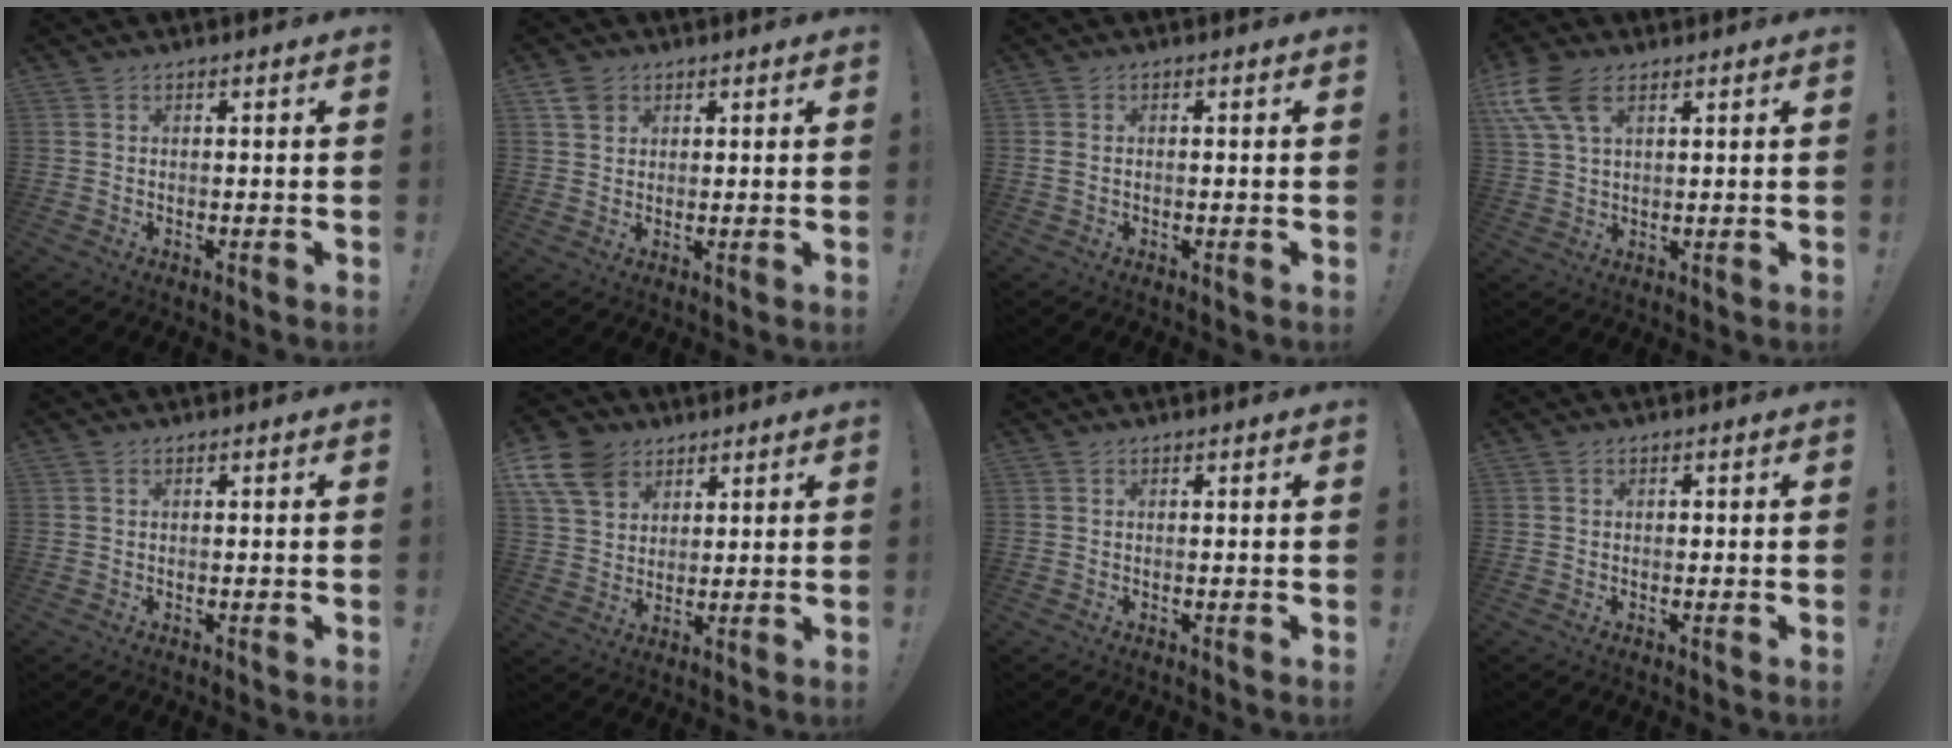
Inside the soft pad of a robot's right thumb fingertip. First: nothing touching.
{"total": 3.7, "force": [2.1, 2.8, 1.1], "torque": [-0.013, -0.007, 0.039]}
{"total": 1.1, "force": [0.3, 0.7, 0.8], "torque": [-0.018, 0.003, 0.005]}
{"total": 11.1, "force": [5.2, 6.1, 7.7], "torque": [-0.166, -0.010, 0.101]}
{"total": 0.0}
{"total": 12.2, "force": [6.6, 8.9, 5.1], "torque": [-0.104, -0.030, 0.134]}
{"total": 0.0}
{"total": 0.0}